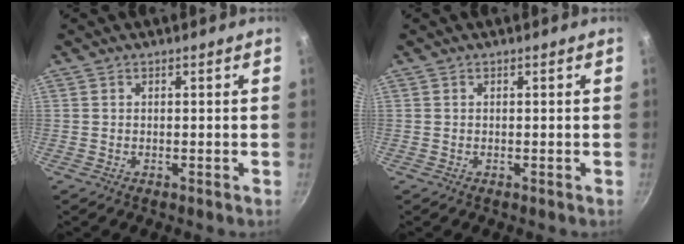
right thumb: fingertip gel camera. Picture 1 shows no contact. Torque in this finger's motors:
{"motor_torque": [-0.01, 0.01, 0.09, 0.02, 0.00]}